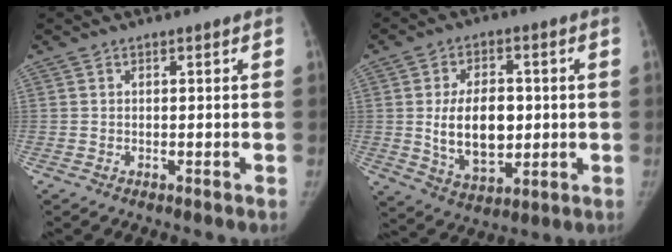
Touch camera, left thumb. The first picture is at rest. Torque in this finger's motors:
{"motor_torque": [1.62, 1.55, 1.44, -0.48, 0.14]}